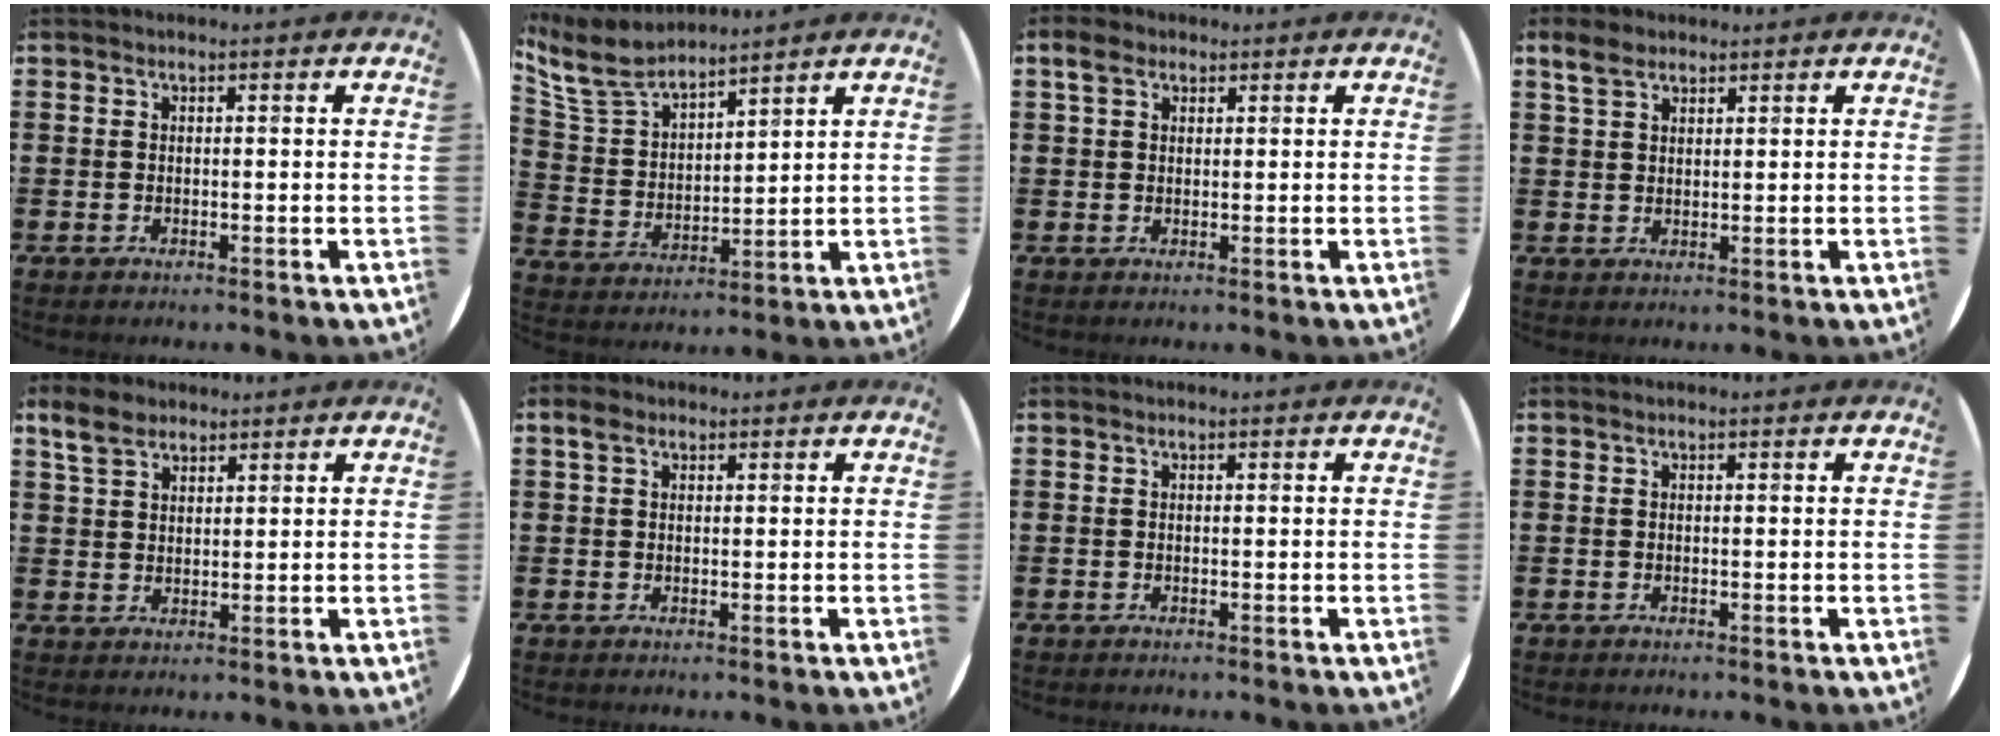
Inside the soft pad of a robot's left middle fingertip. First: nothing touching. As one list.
[{"total": 7.4, "force": [6.8, 2.0, 2.1], "torque": [-0.068, -0.026, 0.124]}, {"total": 2.6, "force": [1.7, 1.5, 1.3], "torque": [-0.012, 0.001, 0.028]}, {"total": 3.2, "force": [2.4, 1.6, 1.3], "torque": [-0.023, 0.003, 0.045]}, {"total": 4.5, "force": [3.4, 2.3, 1.8], "torque": [-0.044, 0.006, 0.065]}, {"total": 1.6, "force": [1.1, 1.0, 0.8], "torque": [-0.009, 0.004, 0.018]}, {"total": 0.0}, {"total": 0.0}]